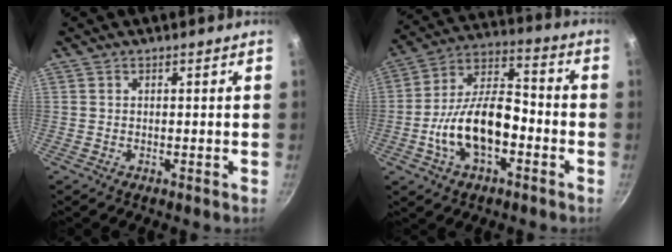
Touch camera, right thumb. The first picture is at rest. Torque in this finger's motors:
{"motor_torque": [0.38, 0.28, 1.52, -1.01, 0.17]}